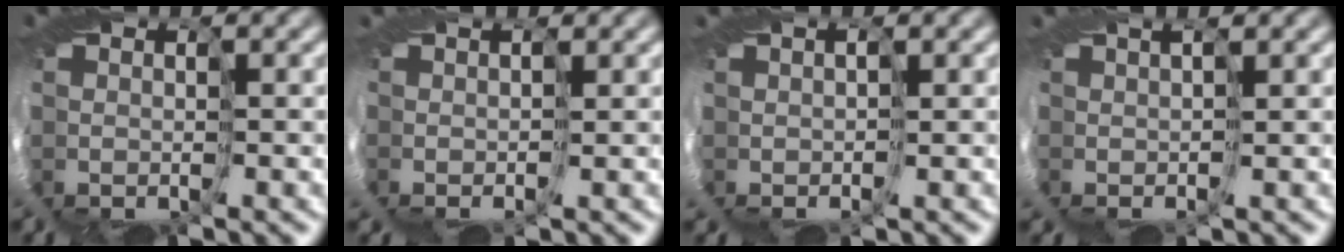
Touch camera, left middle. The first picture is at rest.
{"total": 1.3, "force": [1.1, -0.5, -0.4], "torque": [0.007, 0.010, 0.005]}
{"total": 1.4, "force": [0.5, -1.1, -0.7], "torque": [0.023, 0.015, 0.001]}
{"total": 2.5, "force": [1.1, -2.1, -0.8], "torque": [0.024, 0.018, 0.000]}